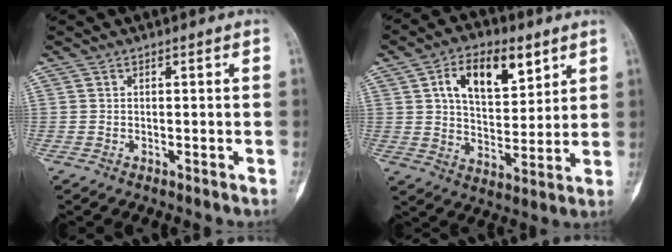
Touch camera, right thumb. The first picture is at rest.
{"total": 13.5, "force": [5.9, 7.4, 9.6], "torque": [-0.125, -0.019, 0.103]}